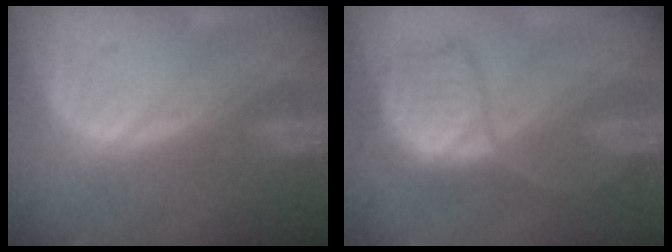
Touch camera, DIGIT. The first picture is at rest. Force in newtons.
{"total": 7.6, "press": 7.6, "slide": 0.6}